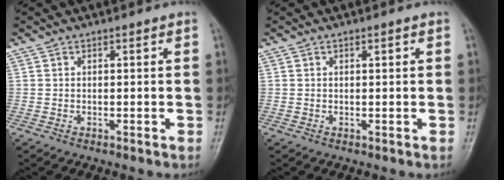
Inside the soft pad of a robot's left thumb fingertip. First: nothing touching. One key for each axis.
{"total": 0.6, "fx": 0.2, "fy": 0.1, "fz": 0.5, "tx": -0.010, "ty": 0.000, "tz": 0.004}